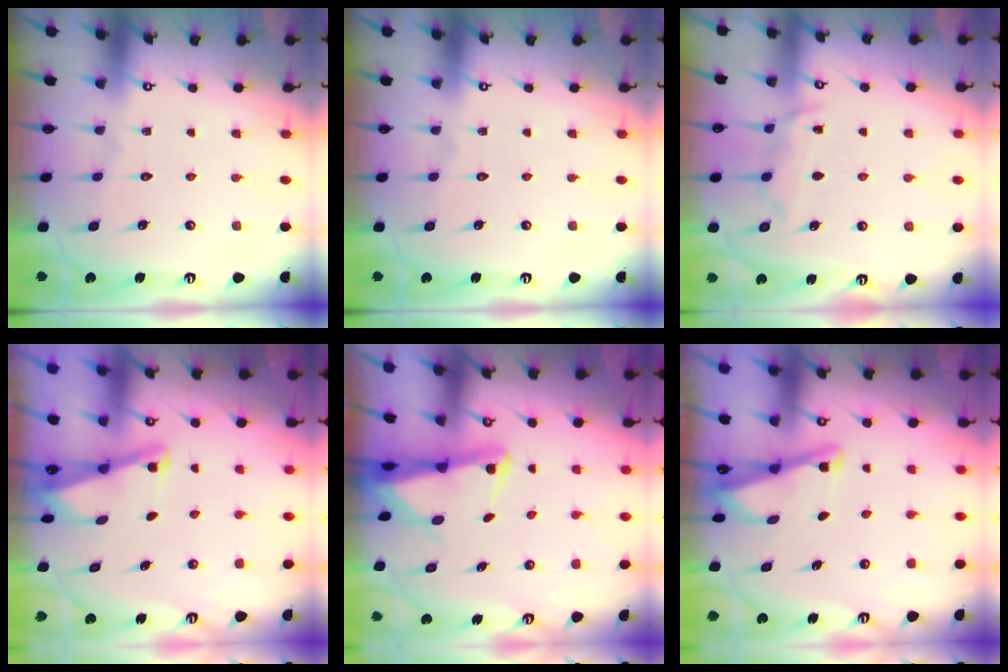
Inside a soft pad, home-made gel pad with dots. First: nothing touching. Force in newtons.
{"total": 0.0}
{"total": 8.0, "press": 7.9, "slide": 1.0}
{"total": 2.1, "press": 2.1, "slide": 0.4}
{"total": 3.2, "press": 3.1, "slide": 0.6}
{"total": 2.9, "press": 2.9, "slide": 0.3}